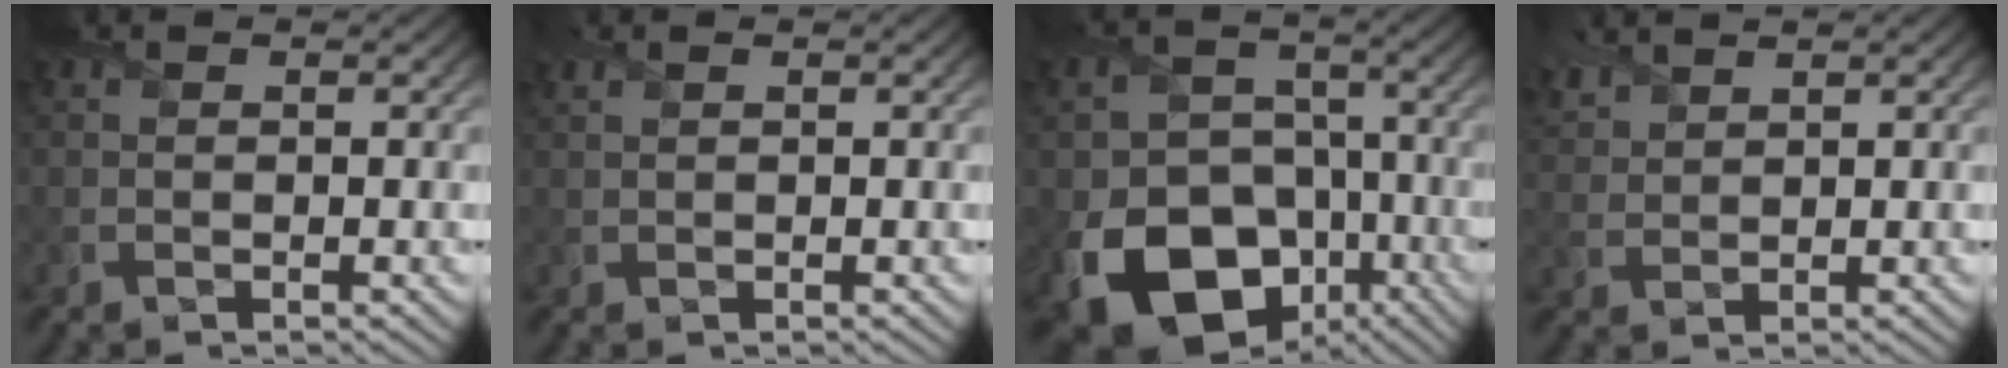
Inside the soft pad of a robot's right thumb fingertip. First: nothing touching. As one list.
[{"total": 0.7, "force": [0.6, 0.1, 0.3], "torque": [-0.011, 0.003, 0.015]}, {"total": 16.9, "force": [-7.4, 12.7, 8.4], "torque": [-0.165, -0.047, -0.127]}, {"total": 3.5, "force": [3.0, 1.2, 1.4], "torque": [-0.043, 0.013, 0.067]}]